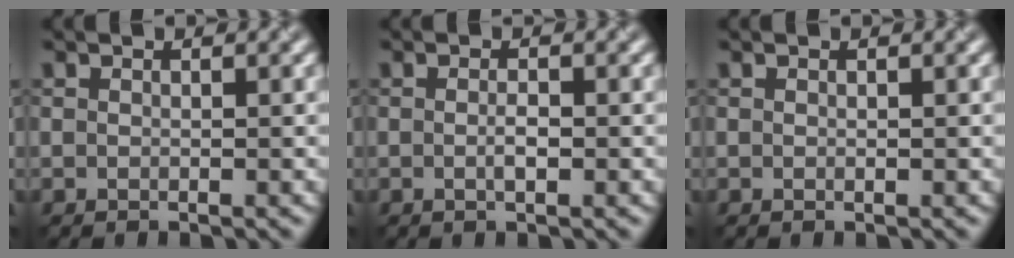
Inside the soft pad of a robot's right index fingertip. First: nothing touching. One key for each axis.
{"total": 1.2, "fx": -0.2, "fy": 0.3, "fz": 1.2, "tx": -0.022, "ty": -0.001, "tz": -0.003}
{"total": 0.0}